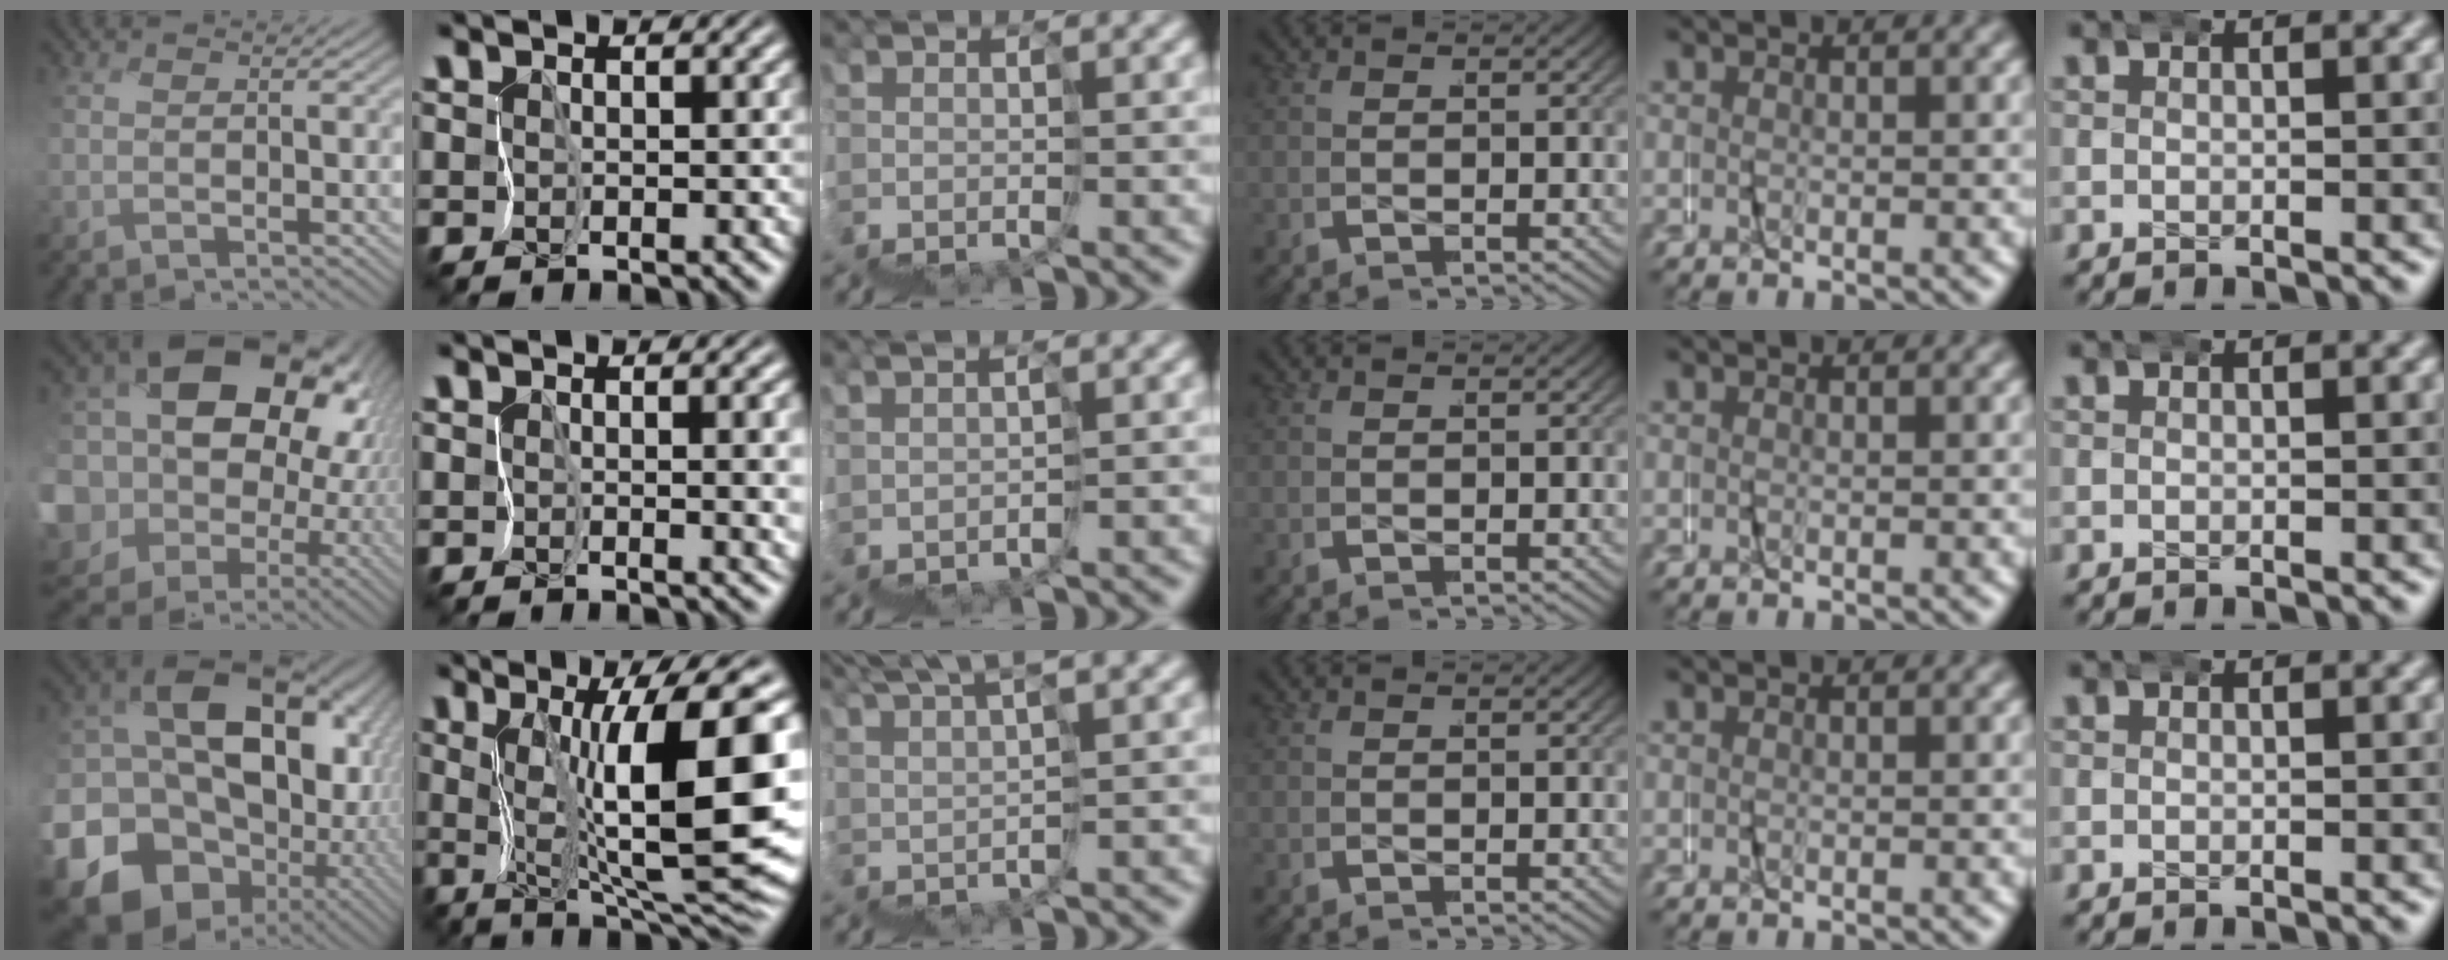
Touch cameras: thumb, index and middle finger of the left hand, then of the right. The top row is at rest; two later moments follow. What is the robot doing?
{"motion": "wrap", "object": "netting"}